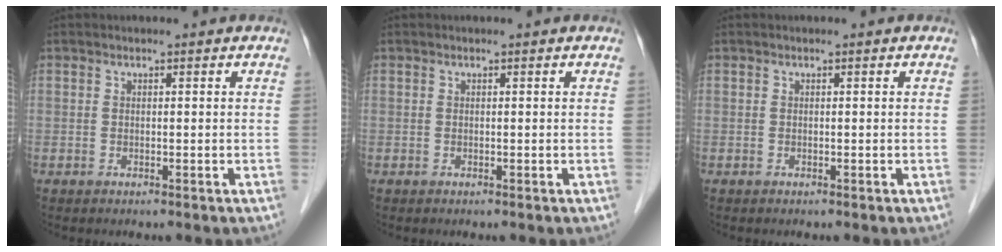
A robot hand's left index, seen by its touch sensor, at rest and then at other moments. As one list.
[{"total": 0.0}, {"total": 0.0}]